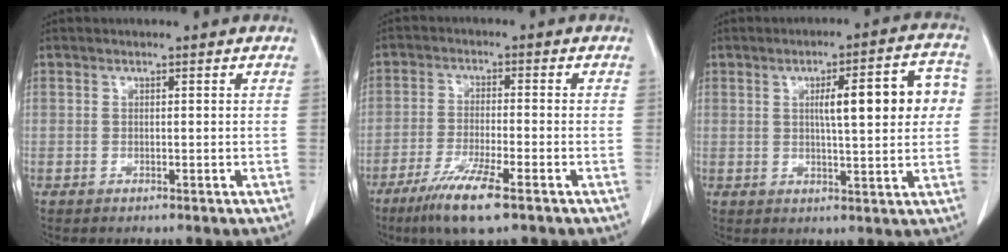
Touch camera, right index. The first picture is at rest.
{"total": 8.2, "force": [-5.1, 0.5, 6.3], "torque": [-0.123, -0.020, -0.091]}
{"total": 10.8, "force": [1.7, 2.0, 10.5], "torque": [-0.137, 0.027, 0.023]}